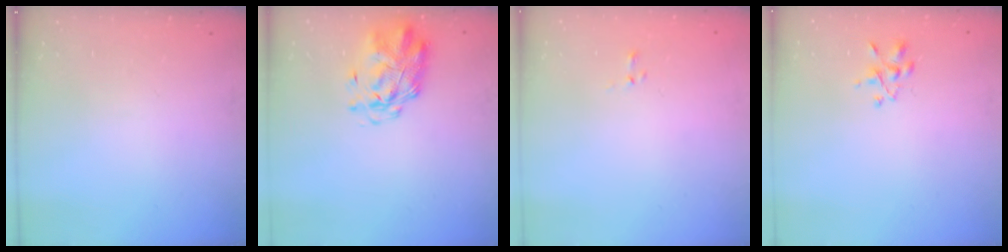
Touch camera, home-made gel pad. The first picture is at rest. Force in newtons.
{"total": 2.8, "press": 2.7, "slide": 0.8}
{"total": 0.0}
{"total": 2.4, "press": 2.2, "slide": 0.9}